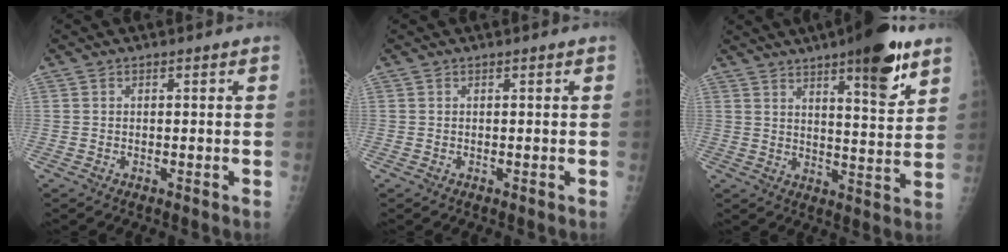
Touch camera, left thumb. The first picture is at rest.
{"total": 0.0}
{"total": 14.2, "force": [8.5, 3.4, 10.9], "torque": [-0.132, -0.047, 0.121]}